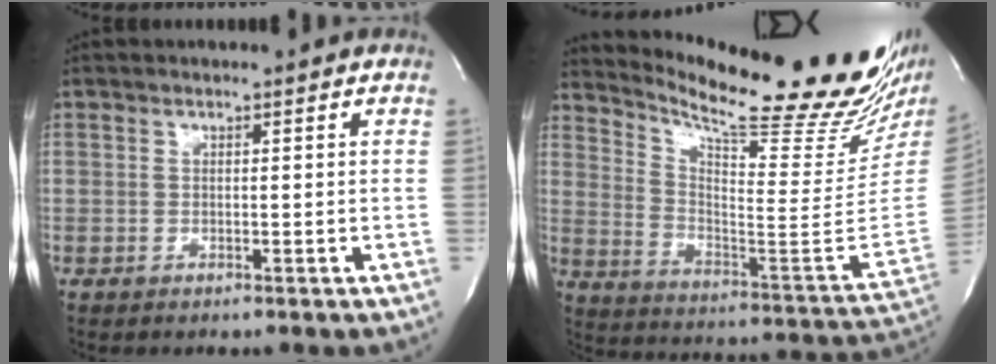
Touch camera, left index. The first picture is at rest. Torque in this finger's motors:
{"motor_torque": [-0.21, -1.34, 0.17, 0.04]}